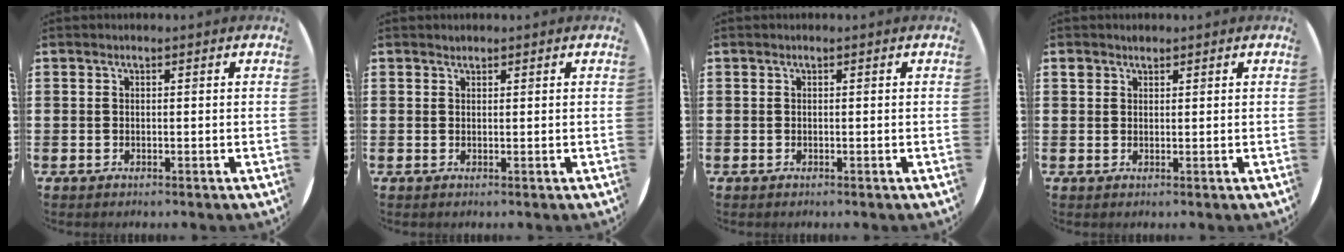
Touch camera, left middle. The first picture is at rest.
{"total": 0.5, "force": [0.5, 0.1, -0.1], "torque": [0.001, 0.003, 0.010]}
{"total": 0.0}
{"total": 1.0, "force": [0.9, 0.5, 0.0], "torque": [-0.001, 0.003, 0.017]}